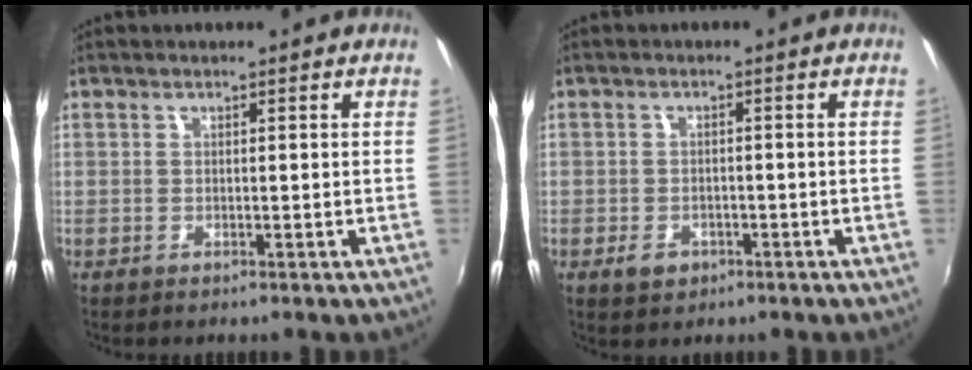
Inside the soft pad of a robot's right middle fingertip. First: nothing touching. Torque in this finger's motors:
{"motor_torque": [0.43, -0.40, 0.13, 0.01]}